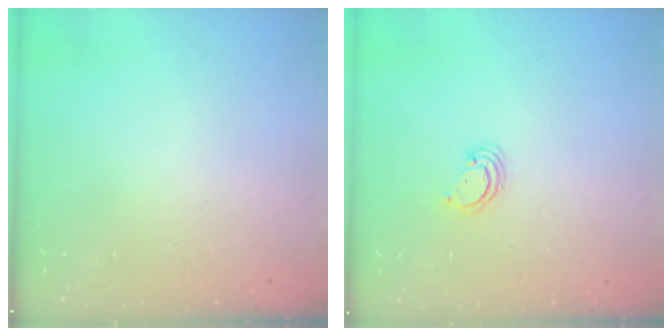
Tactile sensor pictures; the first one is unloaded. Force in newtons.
{"total": 2.7, "press": 2.7, "slide": 0.2}